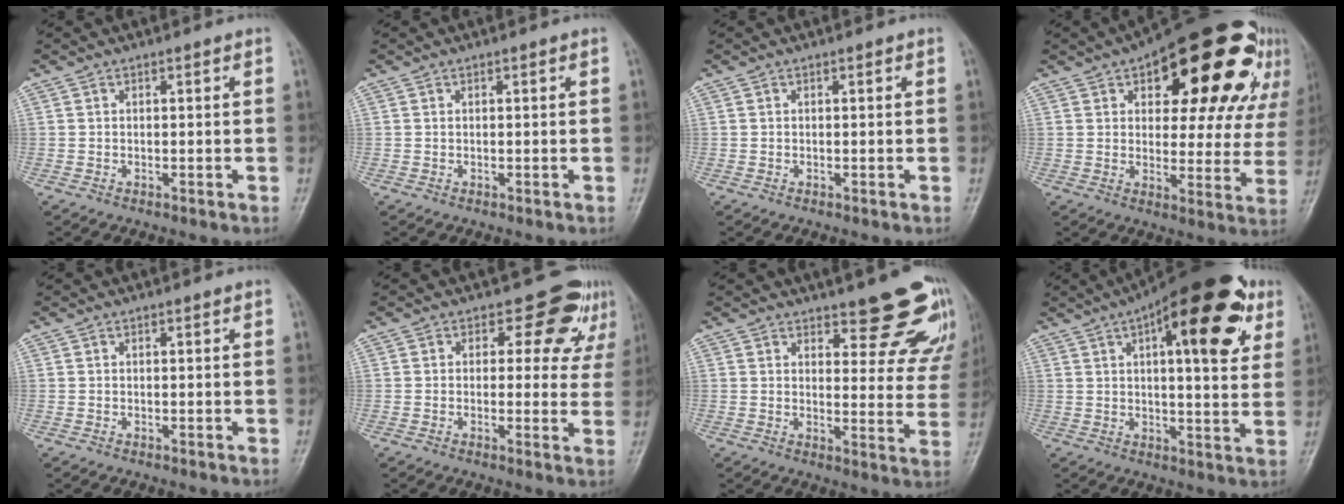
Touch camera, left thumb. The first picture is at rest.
{"total": 0.0}
{"total": 0.0}
{"total": 25.8, "force": [13.3, 12.1, 18.5], "torque": [-0.202, -0.009, 0.180]}
{"total": 0.0}
{"total": 7.7, "force": [4.9, 5.2, 2.8], "torque": [0.007, -0.023, 0.041]}
{"total": 13.2, "force": [10.1, 4.7, 7.1], "torque": [-0.029, -0.068, 0.112]}
{"total": 22.1, "force": [9.2, 8.1, 18.4], "torque": [-0.234, -0.004, 0.123]}